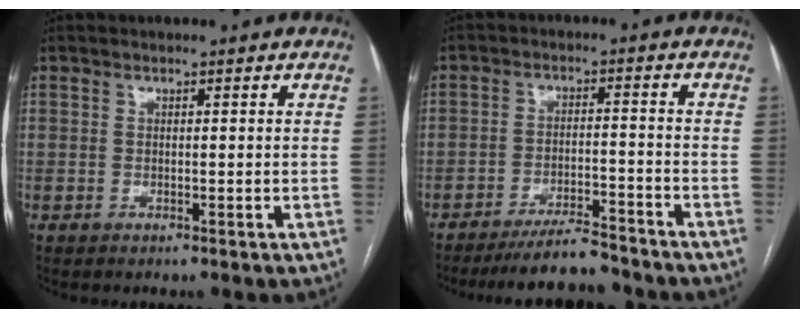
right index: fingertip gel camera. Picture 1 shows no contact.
{"total": 8.6, "force": [-8.1, 0.9, 2.9], "torque": [-0.040, -0.004, -0.131]}